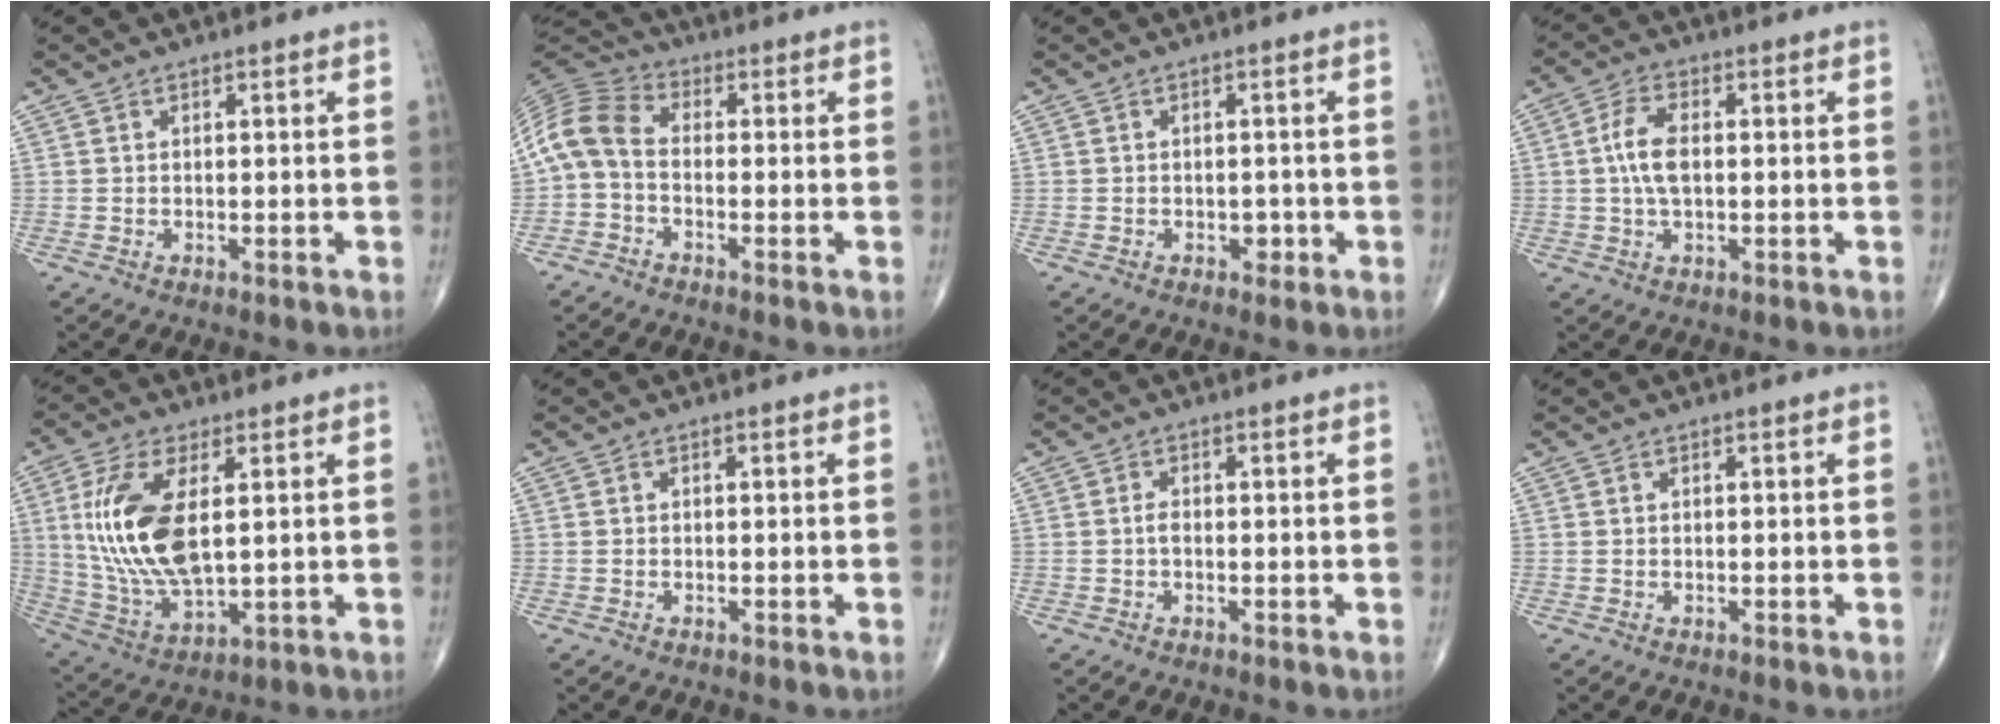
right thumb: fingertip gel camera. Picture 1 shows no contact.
{"total": 8.6, "force": [-1.3, 5.4, 6.6], "torque": [-0.132, 0.026, -0.047]}
{"total": 1.7, "force": [-0.7, 1.2, 1.0], "torque": [-0.004, 0.004, -0.009]}
{"total": 6.2, "force": [0.3, 3.0, 5.4], "torque": [-0.116, 0.009, 0.000]}
{"total": 16.4, "force": [2.9, 7.6, 14.3], "torque": [-0.298, -0.014, 0.068]}
{"total": 0.0}
{"total": 1.1, "force": [-0.3, 0.5, 0.9], "torque": [-0.017, 0.001, -0.007]}
{"total": 0.0}